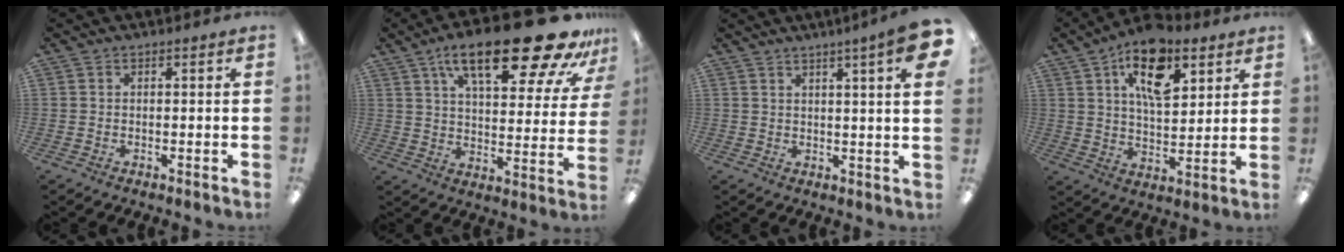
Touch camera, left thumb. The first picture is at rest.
{"total": 25.6, "force": [15.6, 8.5, 18.5], "torque": [-0.271, -0.091, 0.246]}
{"total": 7.6, "force": [4.1, 0.6, 6.4], "torque": [-0.094, -0.019, 0.064]}
{"total": 15.1, "force": [8.3, 7.5, 10.2], "torque": [-0.155, -0.025, 0.142]}